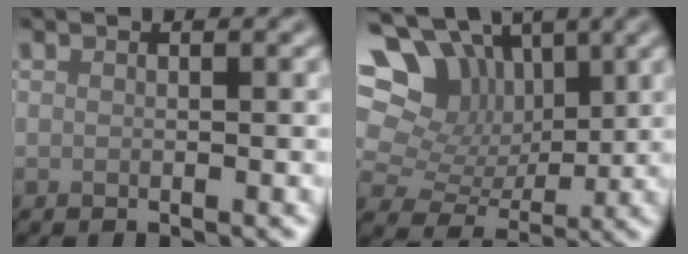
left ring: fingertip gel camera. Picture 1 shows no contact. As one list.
[{"total": 11.4, "force": [5.4, 8.2, 5.7], "torque": [-0.121, 0.045, 0.066]}]